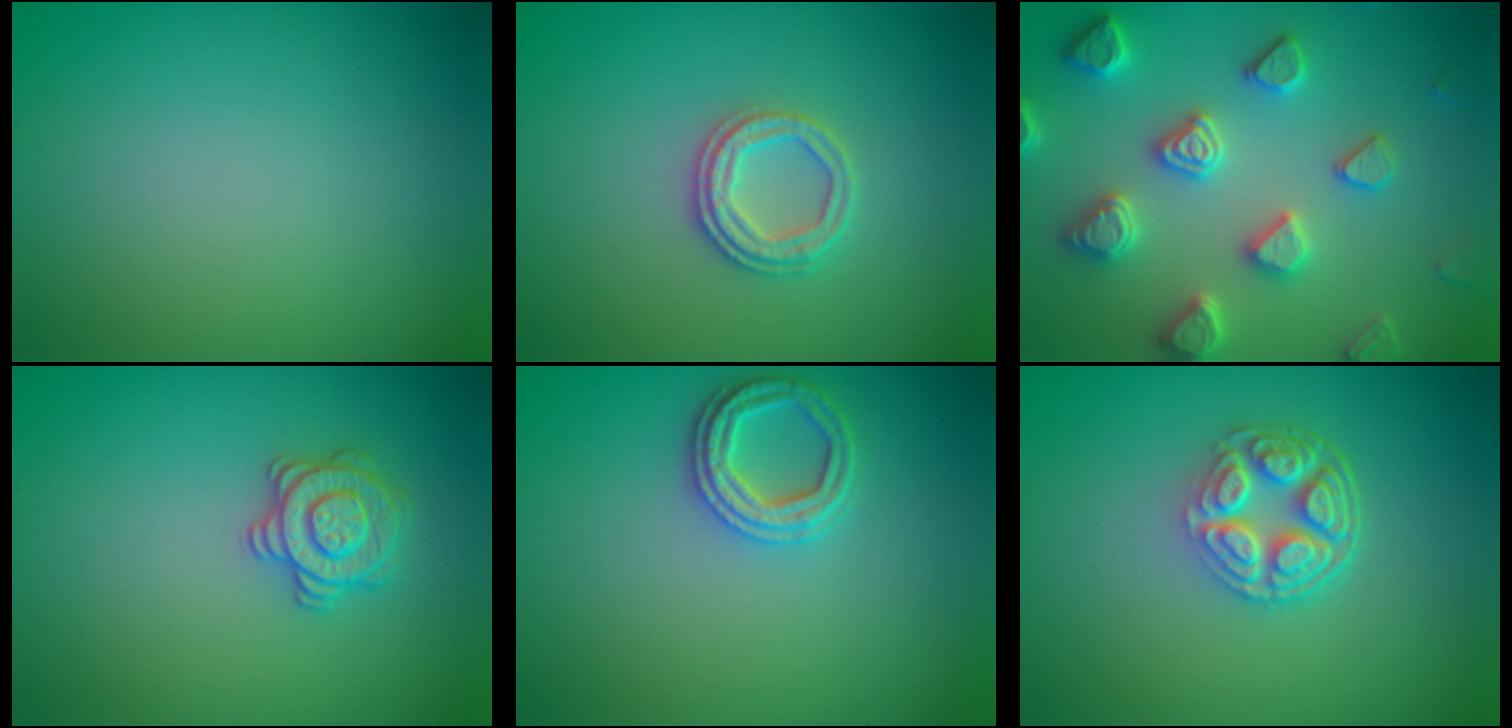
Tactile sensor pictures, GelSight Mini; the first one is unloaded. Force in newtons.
{"total": 2.5, "press": 2.4, "slide": 0.6}
{"total": 4.9, "press": 4.8, "slide": 0.7}
{"total": 2.8, "press": 2.8, "slide": 0.4}
{"total": 2.4, "press": 2.4, "slide": 0.1}
{"total": 4.9, "press": 3.6, "slide": 3.3}